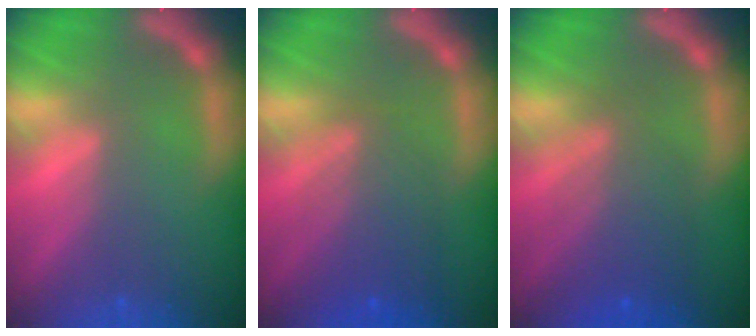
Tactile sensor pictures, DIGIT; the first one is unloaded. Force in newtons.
{"total": 5.6}
{"total": 6.0}